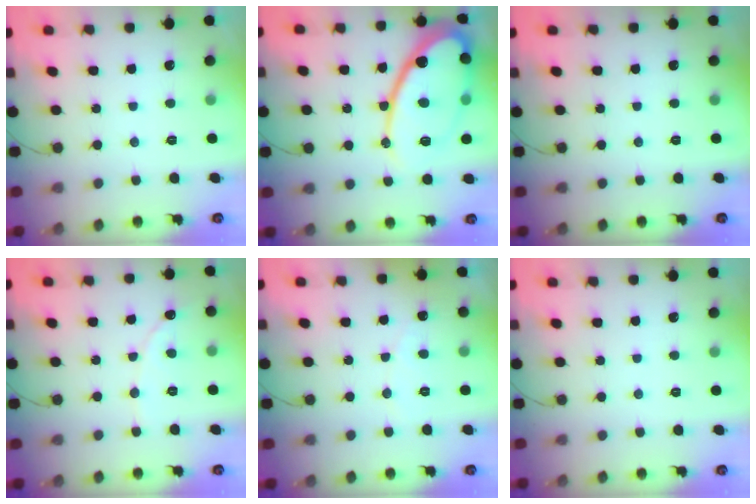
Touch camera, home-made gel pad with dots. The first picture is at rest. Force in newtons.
{"total": 22.7, "press": 22.6, "slide": 2.3}
{"total": 0.0}
{"total": 2.2, "press": 2.2, "slide": 0.2}
{"total": 2.8, "press": 2.8, "slide": 0.2}
{"total": 0.0}